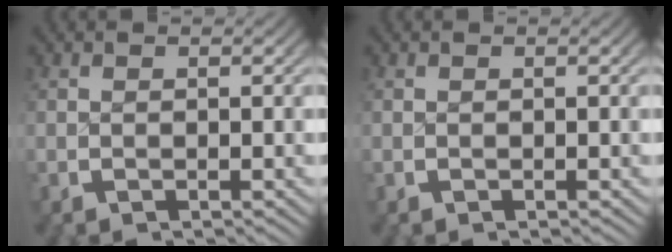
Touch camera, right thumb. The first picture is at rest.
{"total": 0.0}